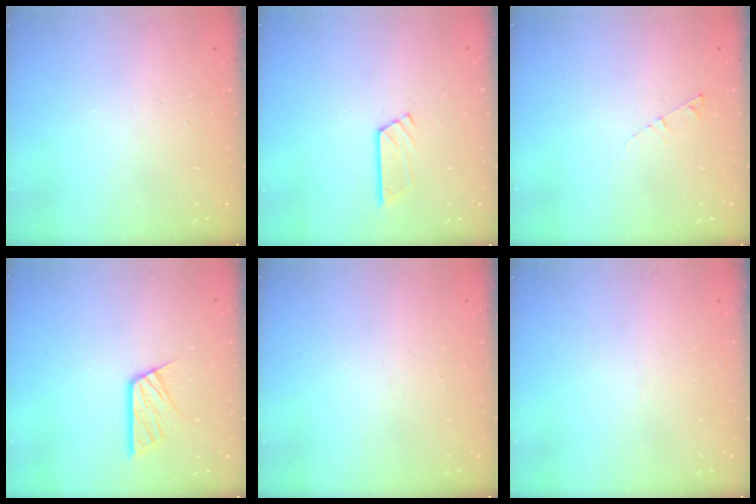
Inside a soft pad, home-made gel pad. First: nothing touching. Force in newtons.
{"total": 5.2, "press": 5.2, "slide": 0.3}
{"total": 2.7, "press": 2.6, "slide": 0.3}
{"total": 10.2, "press": 10.2, "slide": 0.7}
{"total": 0.0}
{"total": 2.7, "press": 2.6, "slide": 0.5}